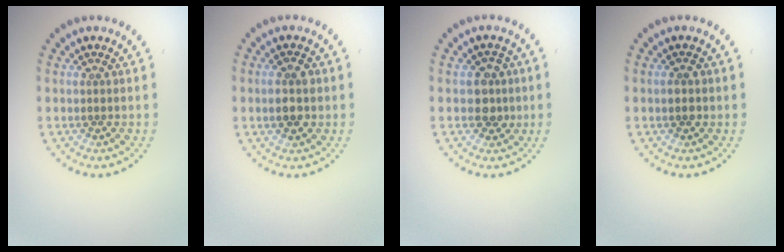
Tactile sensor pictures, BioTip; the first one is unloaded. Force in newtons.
{"total": 3.0, "press": 3.0, "slide": 0.2}
{"total": 2.2, "press": 2.1, "slide": 0.7}
{"total": 1.0, "press": 1.0, "slide": 0.2}